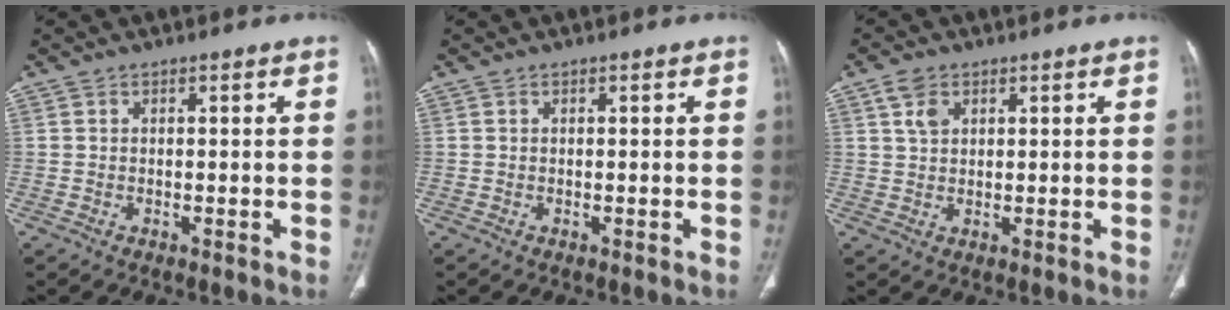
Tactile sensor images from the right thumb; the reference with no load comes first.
{"total": 0.0}
{"total": 3.9, "force": [1.9, 2.6, 2.3], "torque": [-0.038, -0.003, 0.041]}